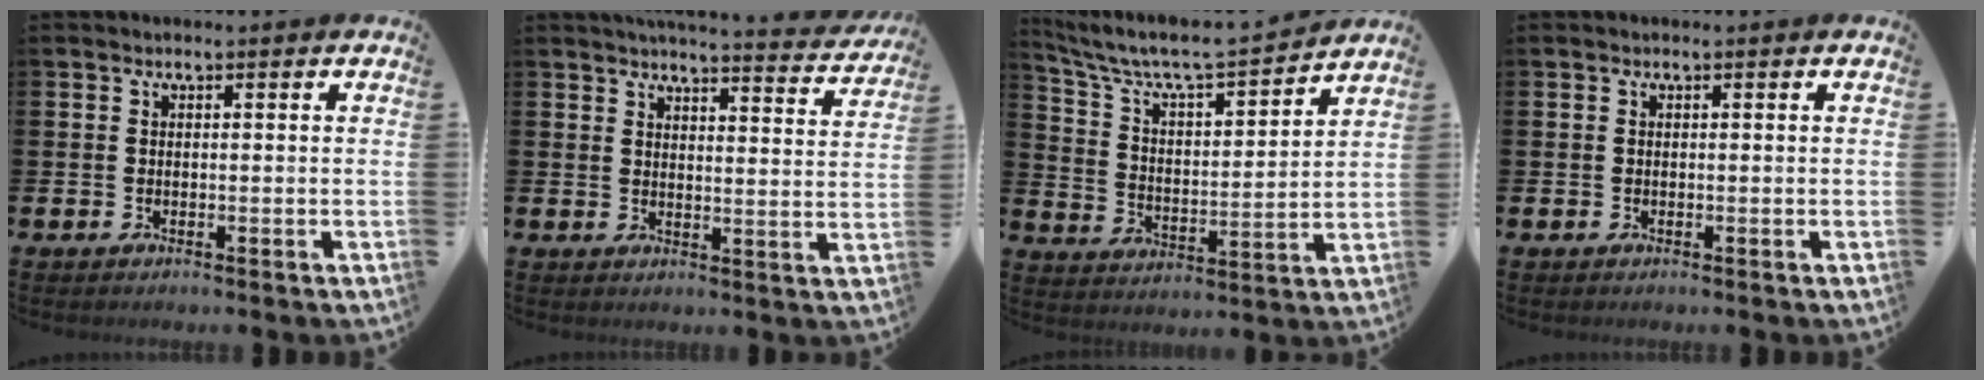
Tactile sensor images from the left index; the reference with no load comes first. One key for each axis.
{"total": 4.8, "fx": 4.8, "fy": 0.1, "fz": 0.8, "tx": -0.019, "ty": -0.037, "tz": 0.080}
{"total": 7.1, "fx": 6.6, "fy": 1.2, "fz": 2.4, "tx": -0.081, "ty": -0.052, "tz": 0.107}
{"total": 0.0}